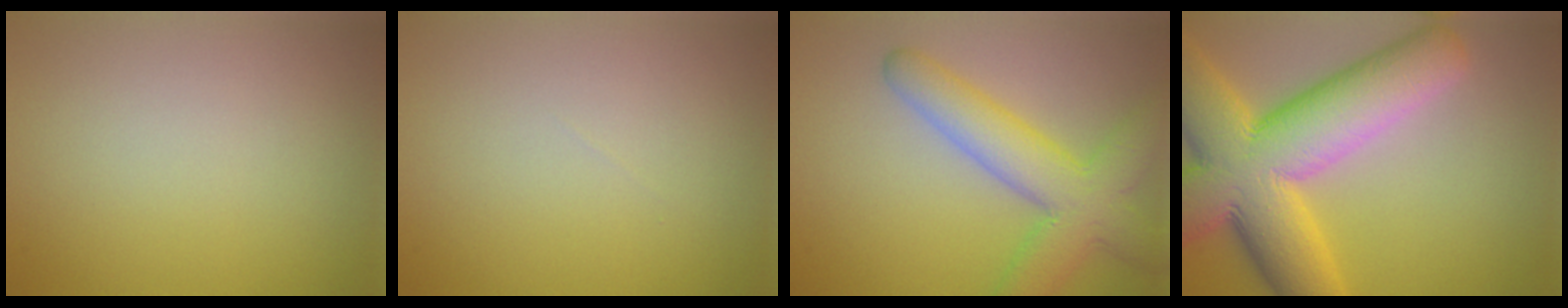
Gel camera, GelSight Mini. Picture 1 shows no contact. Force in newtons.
{"total": 0.0}
{"total": 6.7, "press": 6.7, "slide": 0.2}
{"total": 14.0, "press": 14.0, "slide": 0.7}